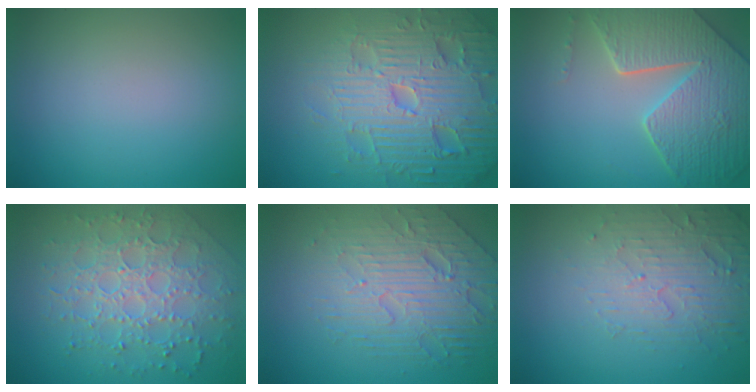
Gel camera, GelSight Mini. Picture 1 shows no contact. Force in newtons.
{"total": 7.8, "press": 7.6, "slide": 1.9}
{"total": 8.6, "press": 6.1, "slide": 6.0}
{"total": 7.2, "press": 5.2, "slide": 5.0}
{"total": 6.4, "press": 4.8, "slide": 4.4}
{"total": 5.0, "press": 3.3, "slide": 3.8}